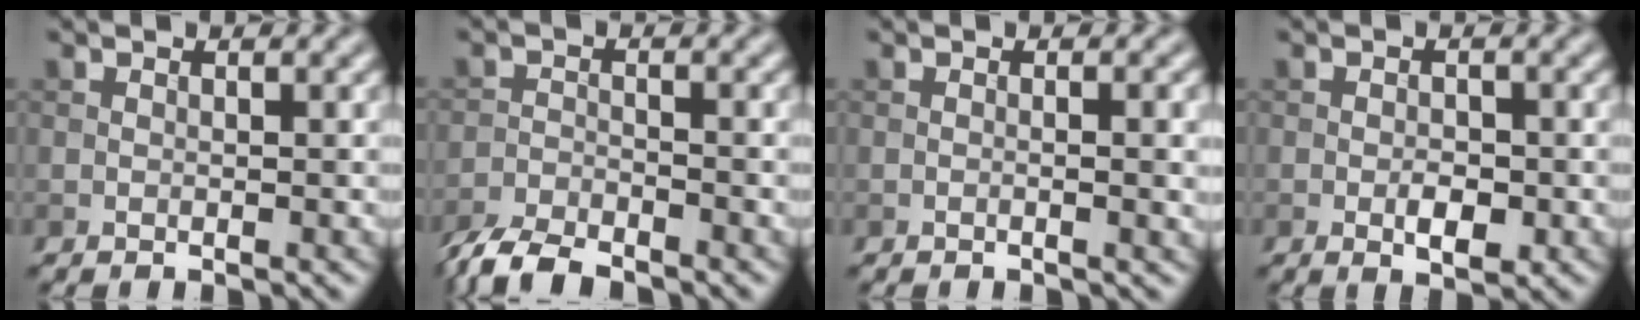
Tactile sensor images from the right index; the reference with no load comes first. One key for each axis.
{"total": 4.9, "fx": -4.3, "fy": 1.3, "fz": 2.0, "tx": -0.035, "ty": -0.009, "tz": -0.091}
{"total": 2.4, "fx": -0.3, "fy": 0.6, "fz": 2.3, "tx": -0.032, "ty": -0.003, "tz": -0.007}
{"total": 2.5, "fx": -0.8, "fy": 1.3, "fz": 2.0, "tx": -0.029, "ty": -0.001, "tz": -0.013}